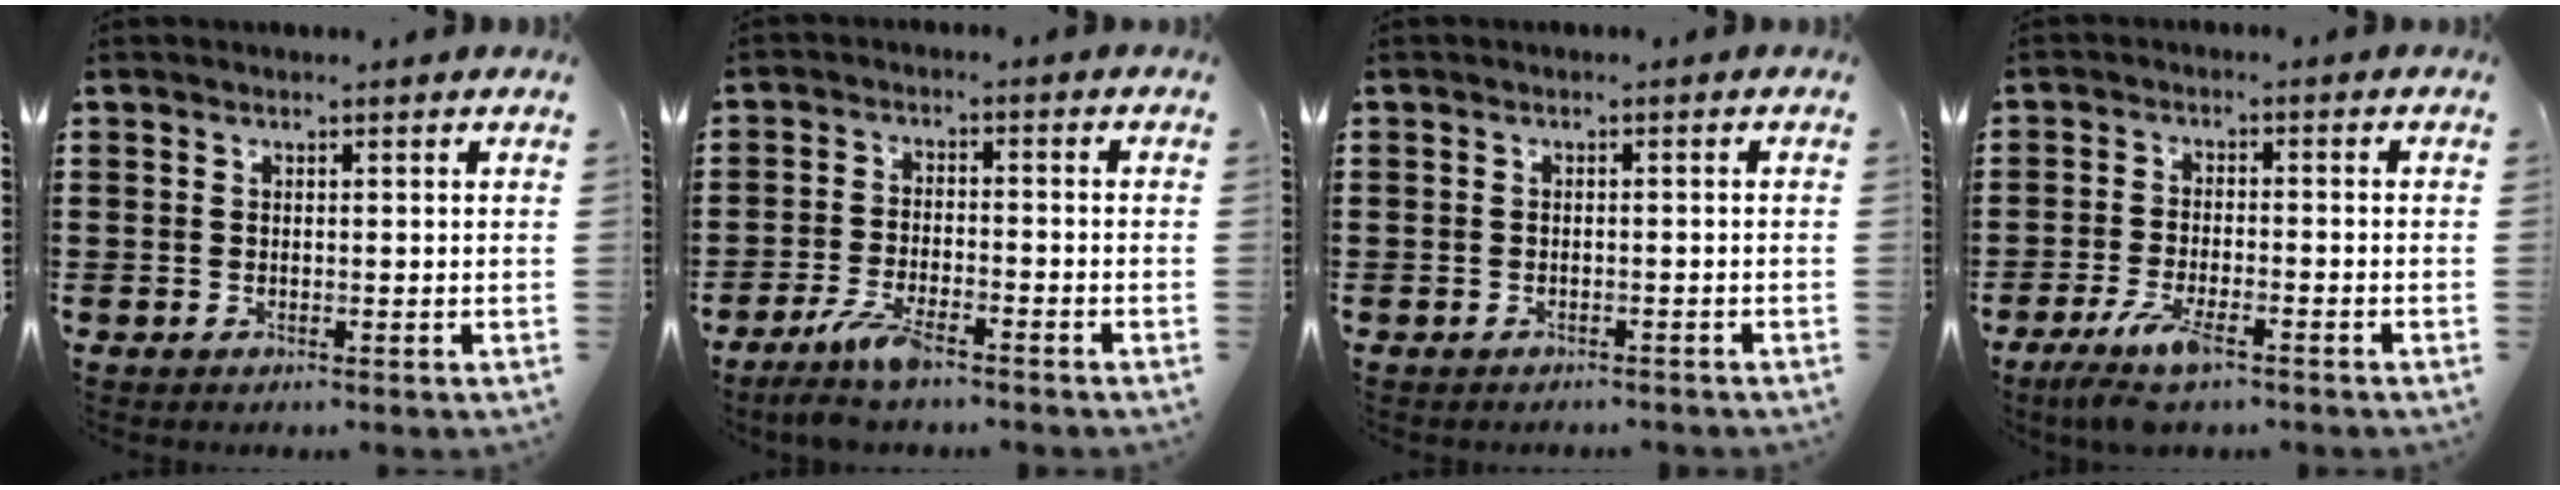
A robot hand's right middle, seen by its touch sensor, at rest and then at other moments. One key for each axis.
{"total": 5.3, "fx": -4.1, "fy": 1.0, "fz": 3.3, "tx": -0.078, "ty": -0.009, "tz": -0.082}
{"total": 0.6, "fx": -0.6, "fy": 0.1, "fz": 0.1, "tx": -0.004, "ty": -0.001, "tz": -0.013}
{"total": 5.9, "fx": -3.9, "fy": 1.1, "fz": 4.3, "tx": -0.093, "ty": -0.015, "tz": -0.073}